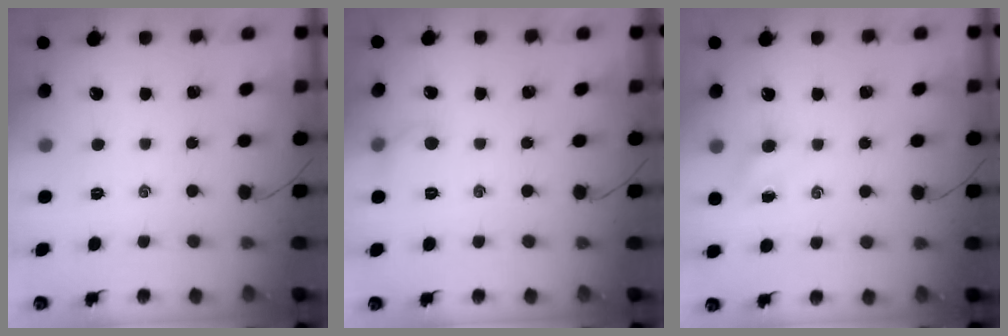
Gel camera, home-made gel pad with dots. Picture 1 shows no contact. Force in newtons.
{"total": 4.8, "press": 4.6, "slide": 1.2}
{"total": 4.1, "press": 3.9, "slide": 1.2}